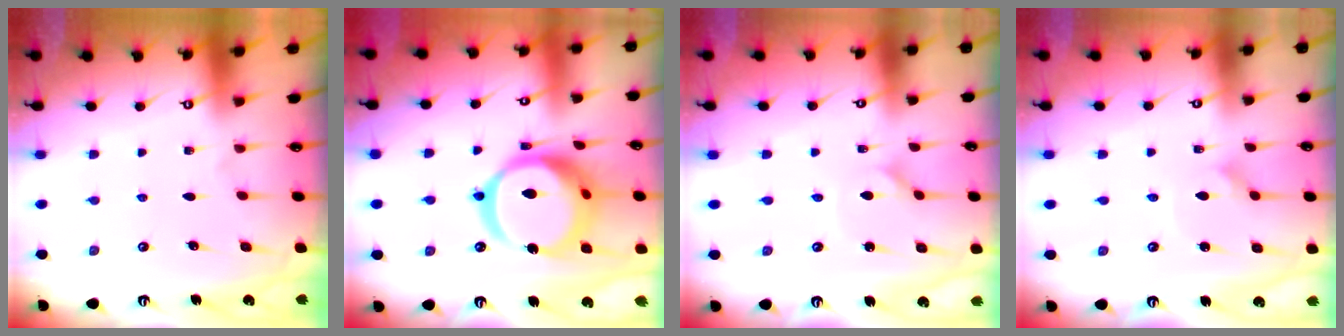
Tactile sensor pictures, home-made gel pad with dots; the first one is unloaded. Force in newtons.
{"total": 20.7, "press": 20.6, "slide": 2.2}
{"total": 1.3, "press": 1.3, "slide": 0.1}
{"total": 1.8, "press": 1.8, "slide": 0.1}